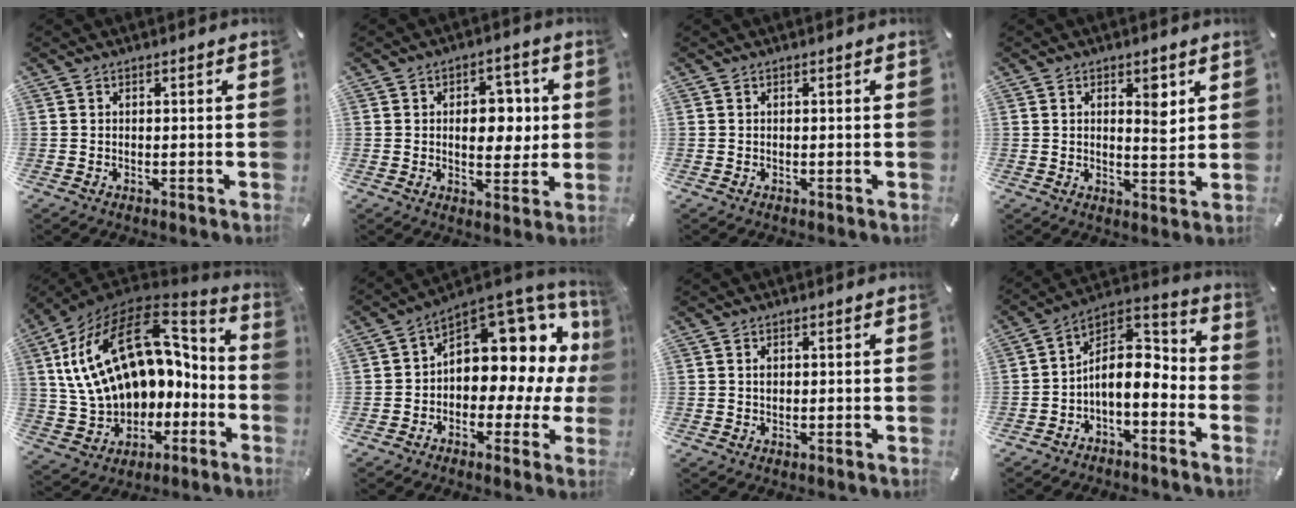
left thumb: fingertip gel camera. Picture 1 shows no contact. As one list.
[{"total": 8.9, "force": [1.0, 6.1, 6.4], "torque": [-0.075, -0.003, 0.010]}, {"total": 0.0}, {"total": 5.1, "force": [2.4, 2.4, 3.8], "torque": [-0.042, -0.016, 0.034]}, {"total": 23.6, "force": [7.2, 15.7, 16.2], "torque": [-0.317, -0.046, 0.143]}, {"total": 11.5, "force": [5.1, 7.6, 6.9], "torque": [-0.077, -0.074, 0.084]}, {"total": 0.9, "force": [0.2, 0.6, 0.7], "torque": [-0.015, 0.001, 0.004]}, {"total": 10.5, "force": [-2.2, 7.2, 7.4], "torque": [-0.104, -0.001, -0.039]}]